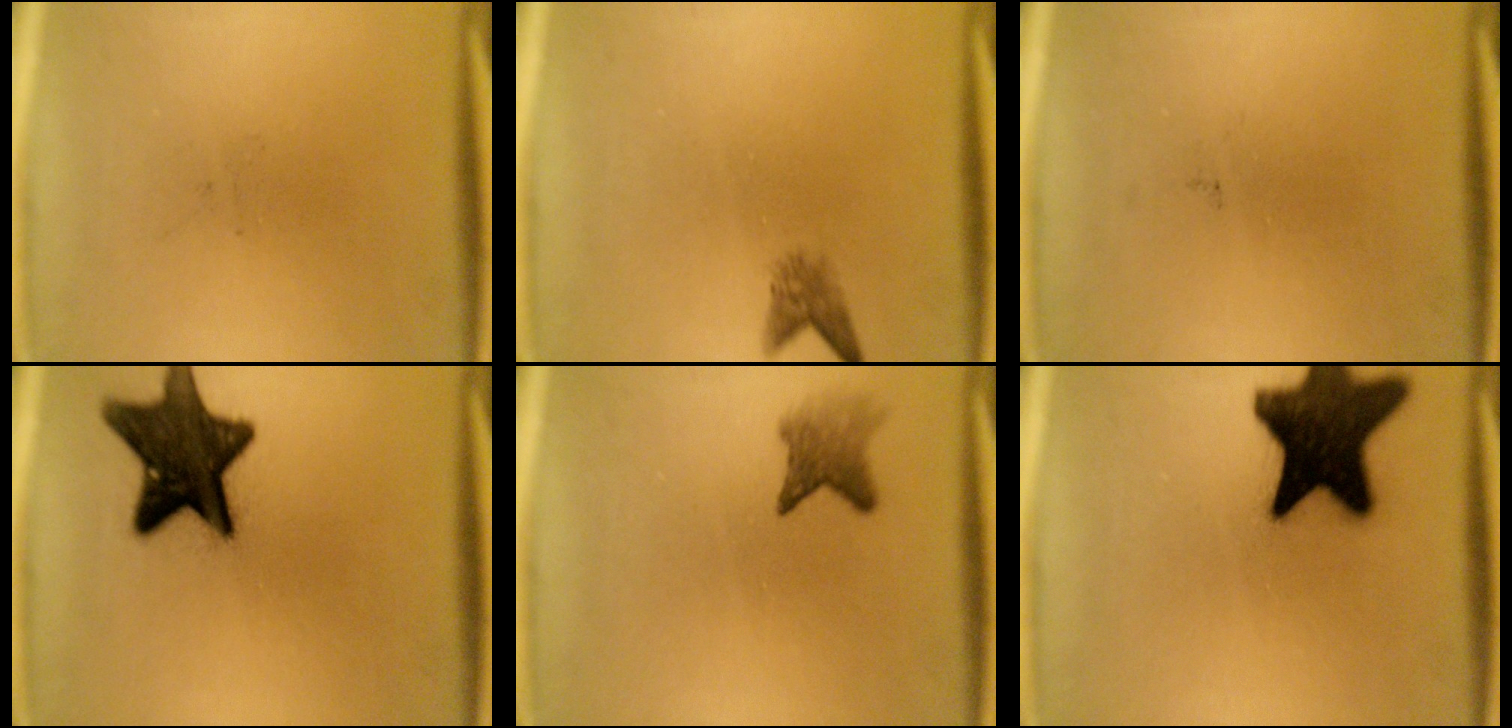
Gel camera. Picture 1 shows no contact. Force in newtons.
{"total": 2.0}
{"total": 0.0}
{"total": 15.5}
{"total": 3.1}
{"total": 19.4}